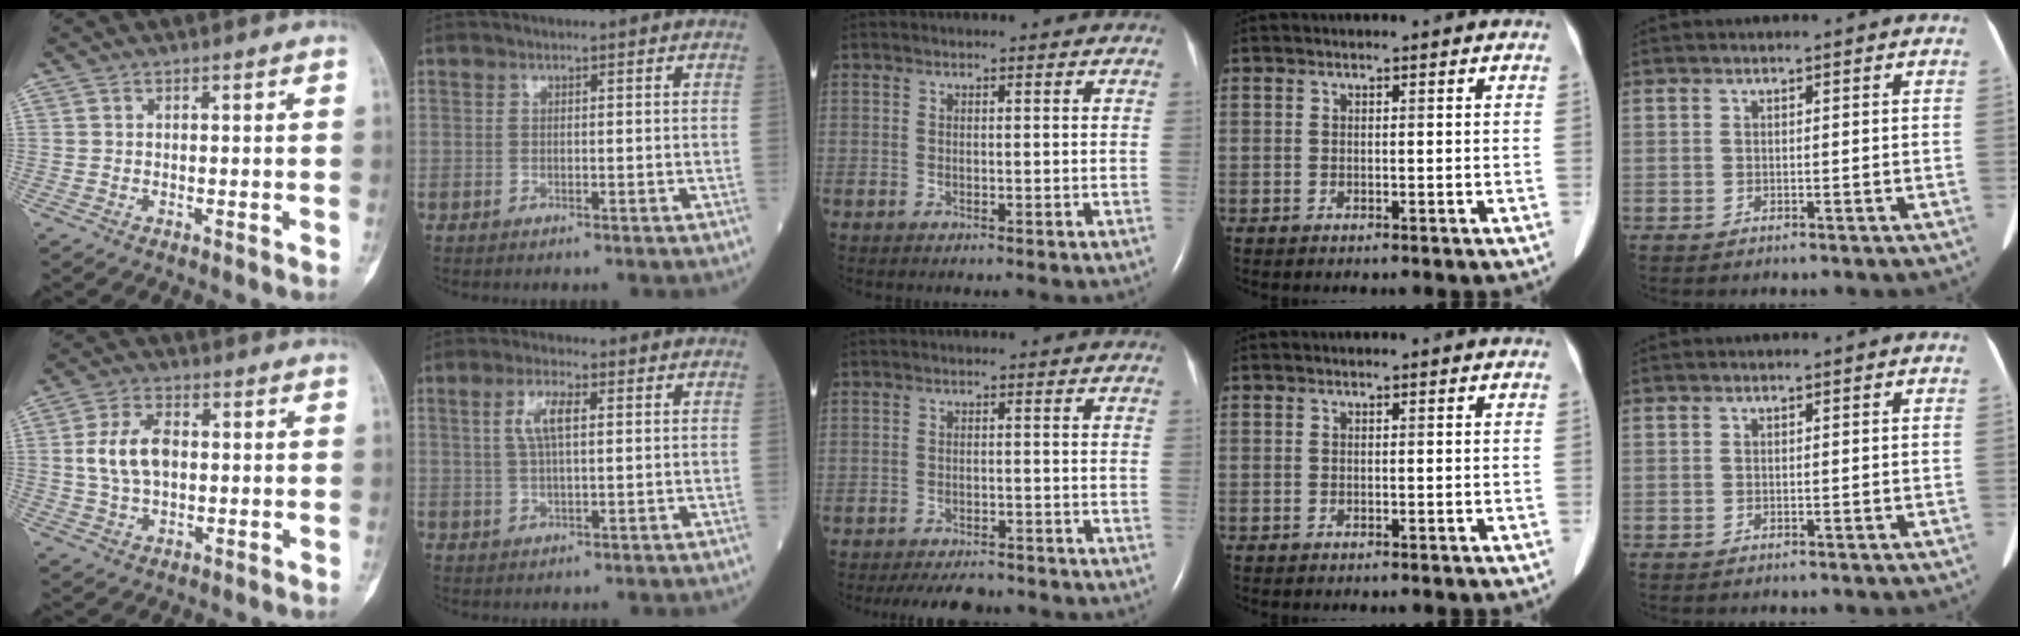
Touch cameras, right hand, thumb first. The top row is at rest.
{"thumb": {"total": 8.7, "force": [0.7, 5.3, 6.9], "torque": [-0.125, 0.008, 0.014]}, "index": {"total": 4.8, "force": [1.4, 1.2, 4.4], "torque": [-0.094, 0.008, 0.031]}, "middle": {"total": 7.2, "force": [-6.5, 2.1, 2.4], "torque": [-0.032, -0.010, -0.089]}}